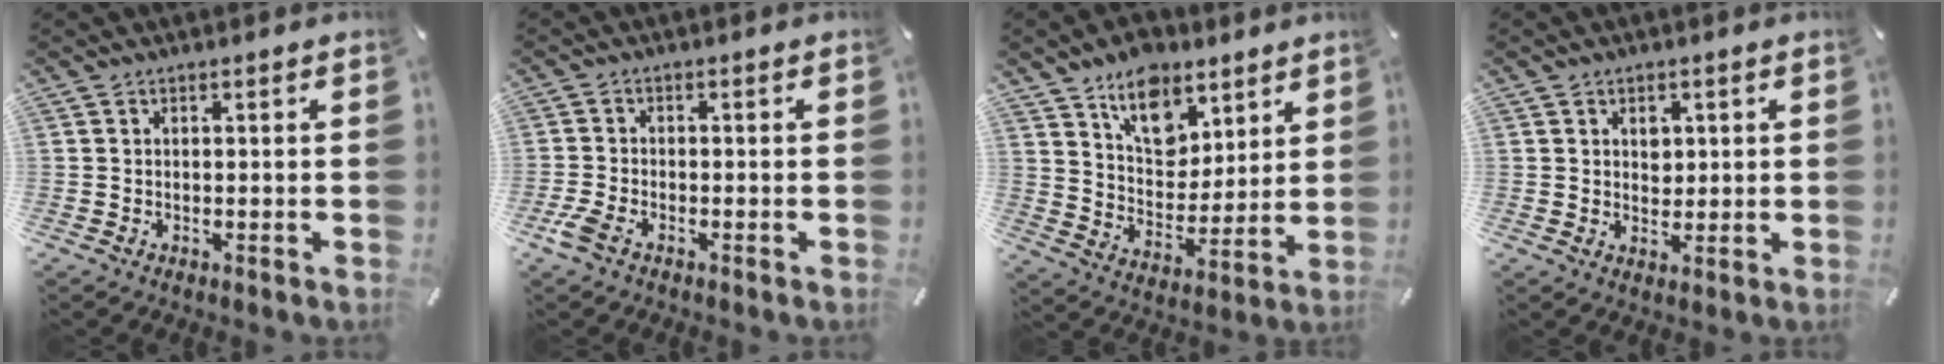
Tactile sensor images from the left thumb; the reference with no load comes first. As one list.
[{"total": 3.7, "force": [-2.3, 1.6, 2.3], "torque": [-0.064, 0.000, -0.049]}, {"total": 13.0, "force": [8.3, 8.7, 5.0], "torque": [-0.072, -0.055, 0.153]}, {"total": 3.2, "force": [0.9, 2.8, 1.3], "torque": [0.001, -0.008, 0.009]}]